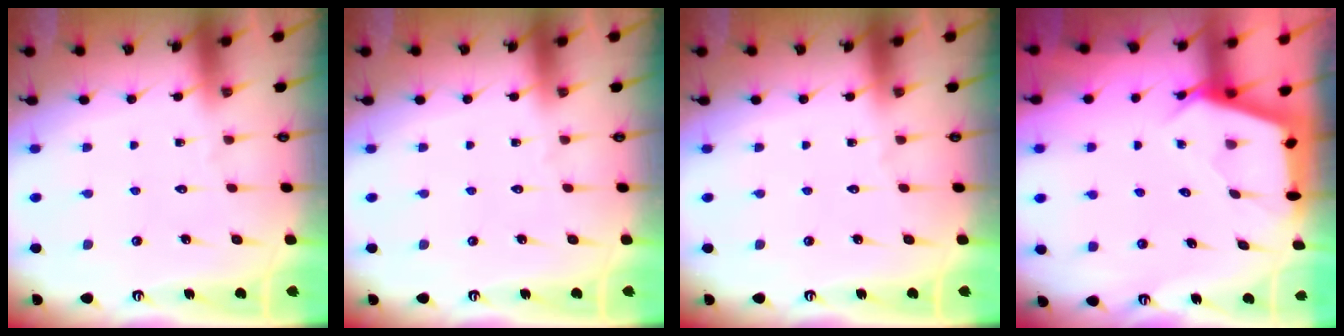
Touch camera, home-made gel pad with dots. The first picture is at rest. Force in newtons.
{"total": 0.0}
{"total": 0.0}
{"total": 3.0, "press": 2.9, "slide": 0.3}